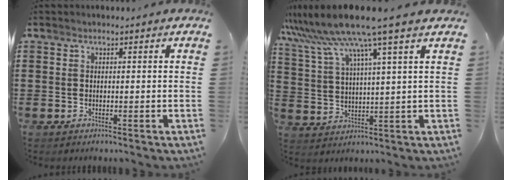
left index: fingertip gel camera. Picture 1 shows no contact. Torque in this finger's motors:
{"motor_torque": [2.14, 0.00, 0.54, 0.21]}